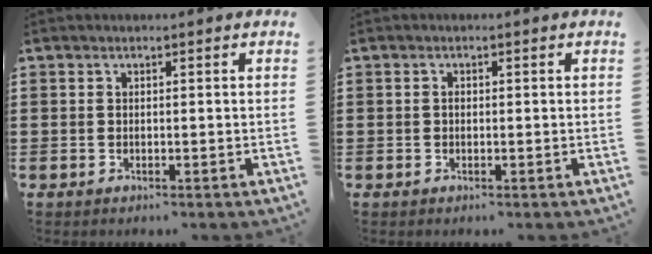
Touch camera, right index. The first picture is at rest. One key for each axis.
{"total": 0.6, "fx": -0.1, "fy": 0.4, "fz": 0.5, "tx": -0.011, "ty": 0.000, "tz": -0.002}